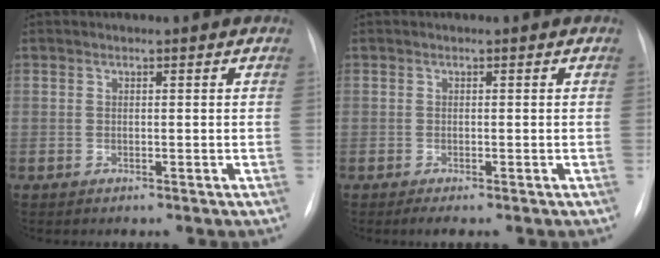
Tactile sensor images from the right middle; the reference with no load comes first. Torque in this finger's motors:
{"motor_torque": [0.15, -0.11, -0.01, 0.00]}